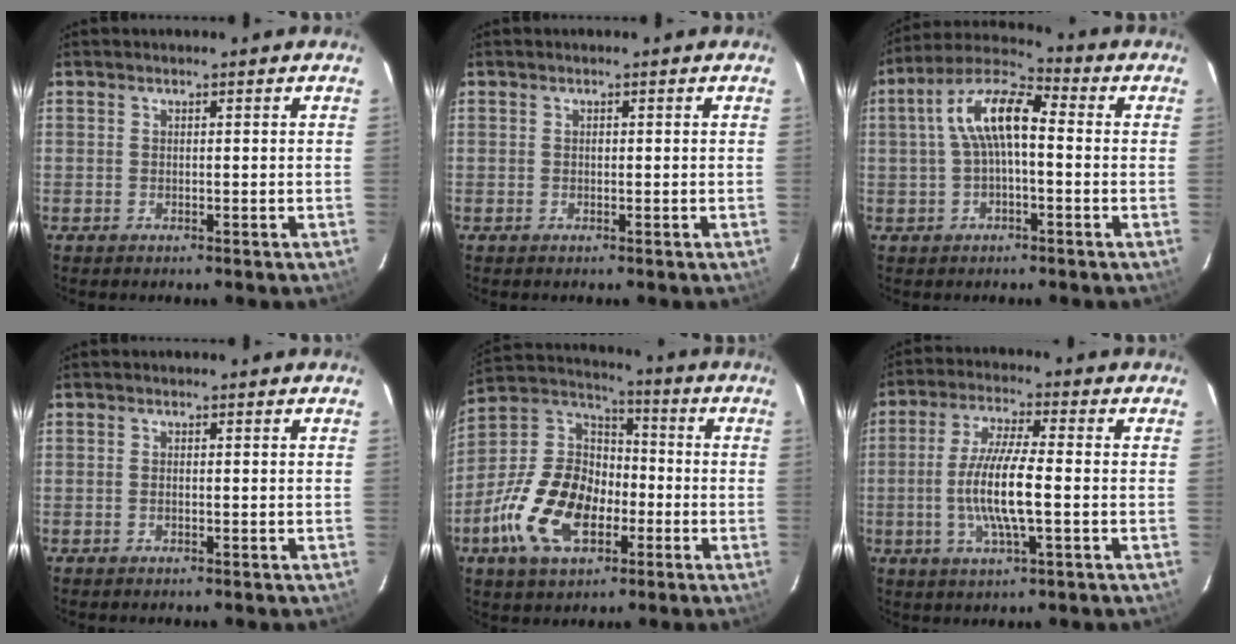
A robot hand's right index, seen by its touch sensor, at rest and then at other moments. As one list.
[{"total": 0.0}, {"total": 10.1, "force": [0.2, 3.9, 9.3], "torque": [-0.184, 0.029, 0.000]}, {"total": 0.6, "force": [-0.1, 0.2, 0.5], "torque": [-0.012, 0.001, -0.003]}, {"total": 18.1, "force": [-6.9, 10.9, 12.7], "torque": [-0.274, 0.010, -0.125]}, {"total": 10.8, "force": [-1.8, 1.7, 10.5], "torque": [-0.206, -0.004, -0.036]}]